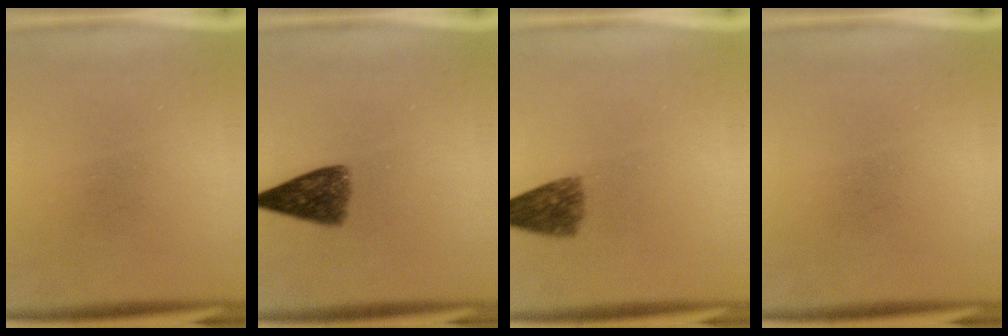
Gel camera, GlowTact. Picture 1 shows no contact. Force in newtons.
{"total": 6.6}
{"total": 5.0}
{"total": 0.0}